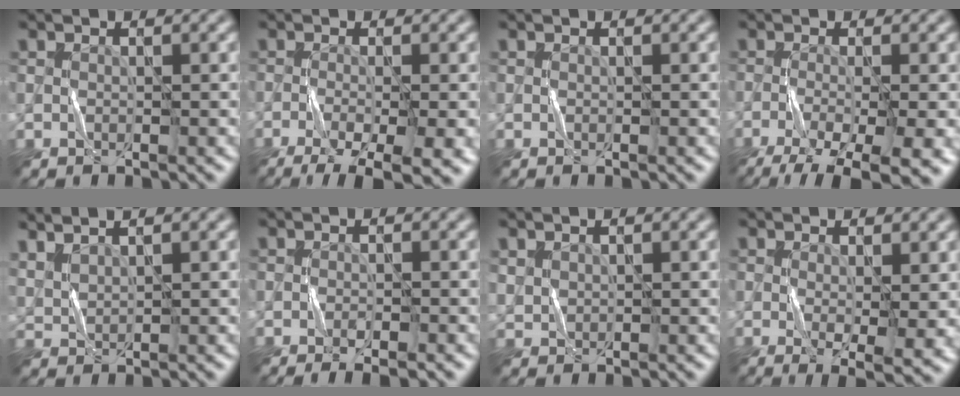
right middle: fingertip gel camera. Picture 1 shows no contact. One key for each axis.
{"total": 8.2, "fx": -4.6, "fy": 2.1, "fz": 6.4, "tx": -0.091, "ty": -0.017, "tz": -0.070}
{"total": 0.0}
{"total": 10.0, "fx": -6.3, "fy": 2.6, "fz": 7.3, "tx": -0.112, "ty": -0.026, "tz": -0.088}
{"total": 3.1, "fx": 2.5, "fy": 0.8, "fz": 1.5, "tx": -0.032, "ty": 0.013, "tz": 0.045}
{"total": 2.0, "fx": -1.3, "fy": 0.4, "fz": 1.5, "tx": -0.024, "ty": 0.001, "tz": -0.022}
{"total": 1.1, "fx": 0.7, "fy": 0.8, "fz": 0.3, "tx": -0.009, "ty": 0.000, "tz": 0.021}
{"total": 4.2, "fx": -0.3, "fy": 0.8, "fz": 4.1, "tx": -0.065, "ty": -0.014, "tz": 0.001}